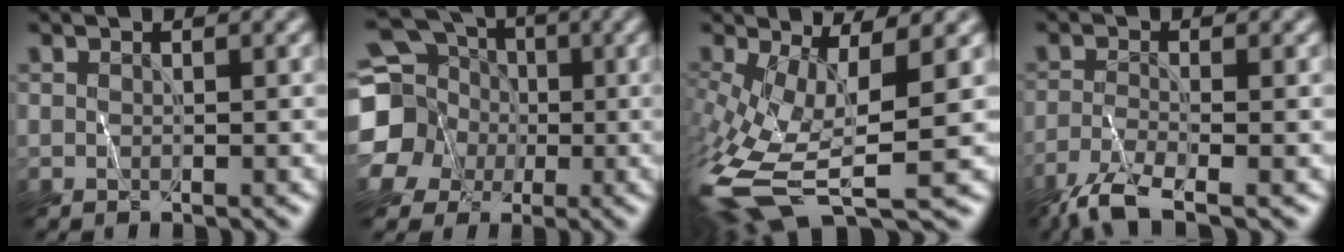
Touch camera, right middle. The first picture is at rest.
{"total": 14.4, "force": [0.2, 13.3, 5.5], "torque": [-0.174, 0.008, -0.032]}
{"total": 10.2, "force": [-3.3, 3.9, 8.9], "torque": [-0.196, -0.018, -0.059]}
{"total": 4.4, "force": [-3.1, 0.9, 3.0], "torque": [-0.061, -0.010, -0.073]}